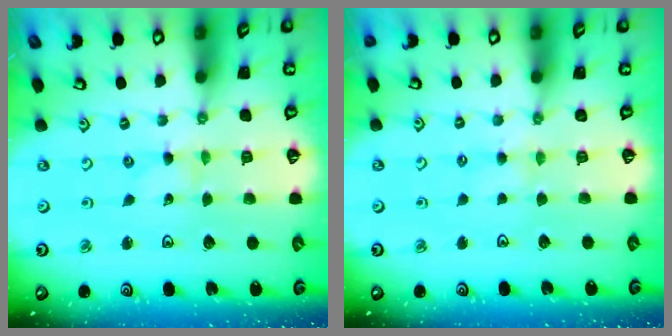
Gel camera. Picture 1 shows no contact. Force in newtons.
{"total": 2.5, "press": 2.4, "slide": 0.5}